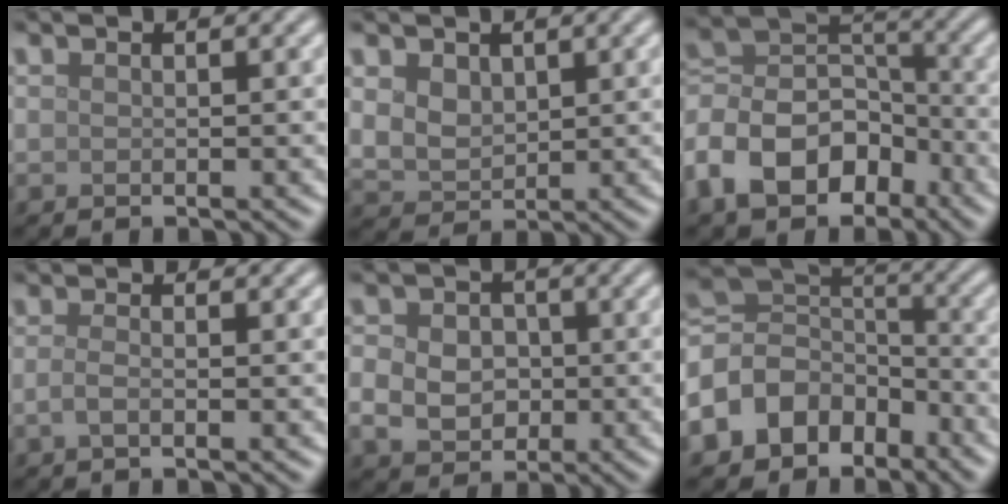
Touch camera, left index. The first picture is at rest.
{"total": 3.1, "force": [1.2, 2.3, 1.7], "torque": [-0.037, -0.001, 0.019]}
{"total": 9.6, "force": [-5.1, 6.3, 5.1], "torque": [-0.090, 0.010, -0.111]}
{"total": 1.4, "force": [-0.5, 0.5, 1.2], "torque": [-0.026, -0.002, -0.014]}
{"total": 6.1, "force": [-0.4, 5.2, 3.2], "torque": [-0.042, 0.008, -0.026]}
{"total": 8.8, "force": [-4.3, 6.5, 4.0], "torque": [-0.084, 0.004, -0.094]}